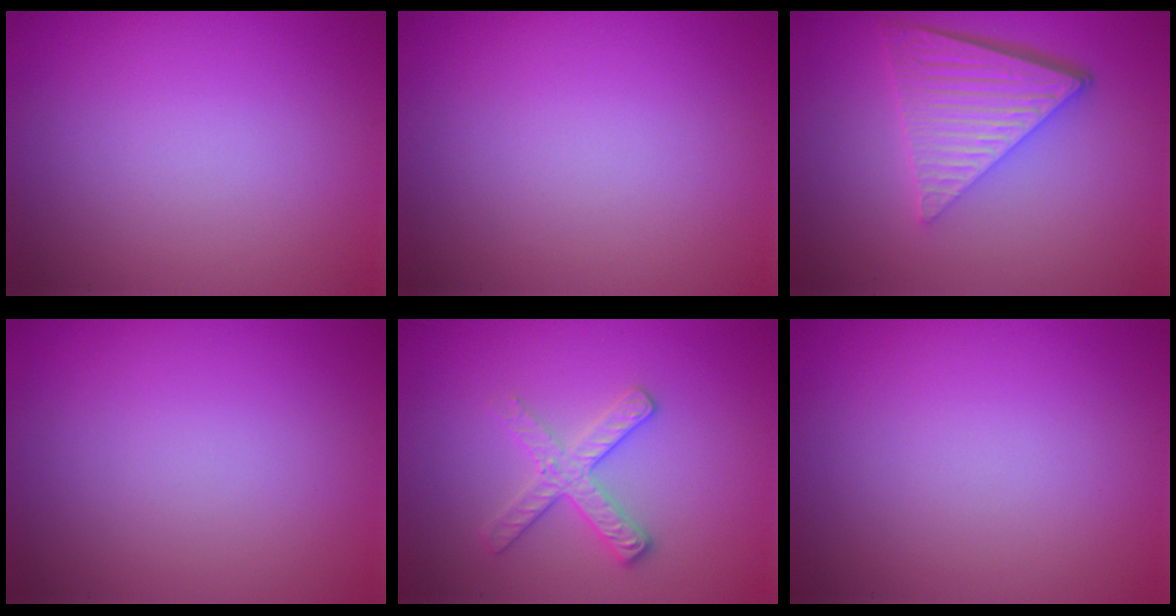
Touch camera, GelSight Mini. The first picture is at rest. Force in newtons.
{"total": 0.0}
{"total": 6.5, "press": 4.4, "slide": 4.8}
{"total": 0.0}
{"total": 2.8, "press": 2.6, "slide": 1.0}
{"total": 0.0}